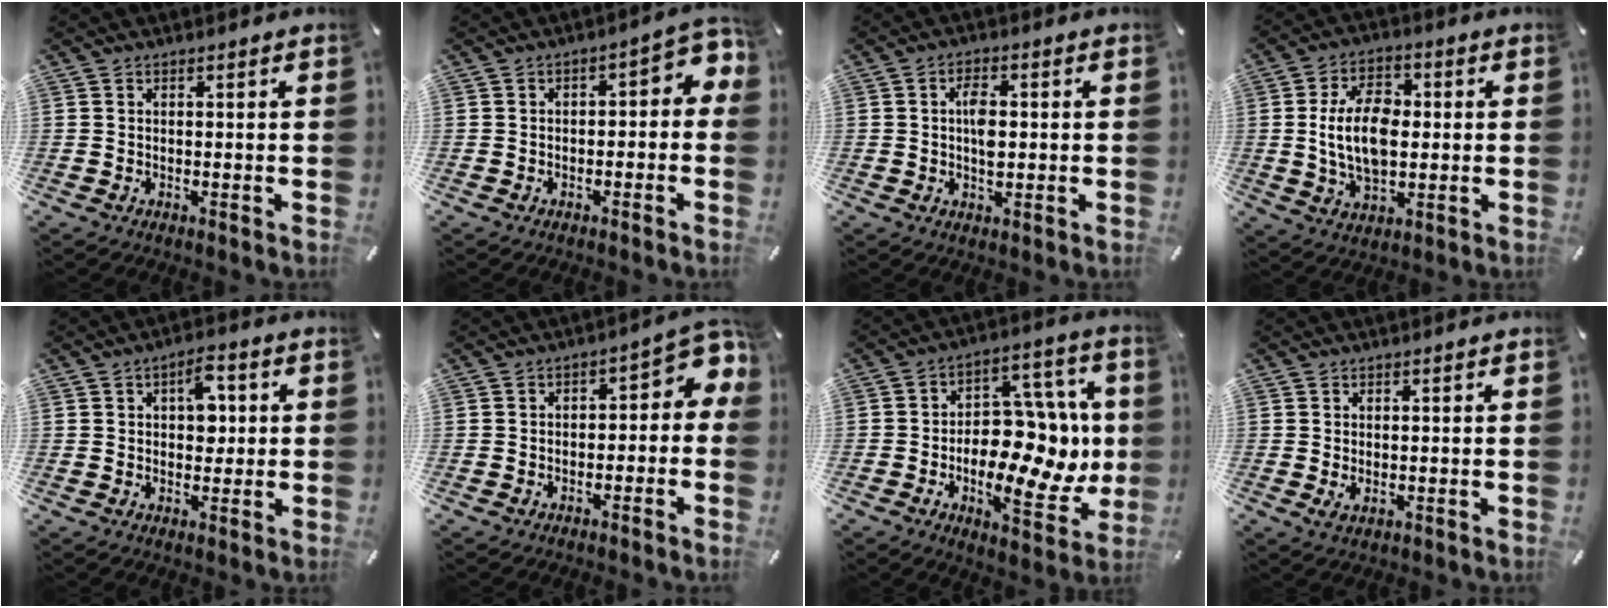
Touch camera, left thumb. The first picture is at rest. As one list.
[{"total": 5.2, "force": [-0.5, 2.9, 4.2], "torque": [-0.056, -0.001, -0.019]}, {"total": 4.8, "force": [0.2, 2.6, 4.1], "torque": [-0.080, 0.000, -0.002]}, {"total": 13.3, "force": [0.2, 8.5, 10.2], "torque": [-0.214, 0.003, -0.001]}, {"total": 6.8, "force": [1.4, 4.2, 5.2], "torque": [-0.055, -0.005, 0.015]}, {"total": 5.4, "force": [-0.1, 3.4, 4.2], "torque": [-0.056, -0.008, -0.009]}, {"total": 19.7, "force": [-2.6, 12.1, 15.4], "torque": [-0.202, -0.008, -0.032]}, {"total": 1.5, "force": [-0.1, 1.1, 1.0], "torque": [-0.011, 0.000, -0.002]}]